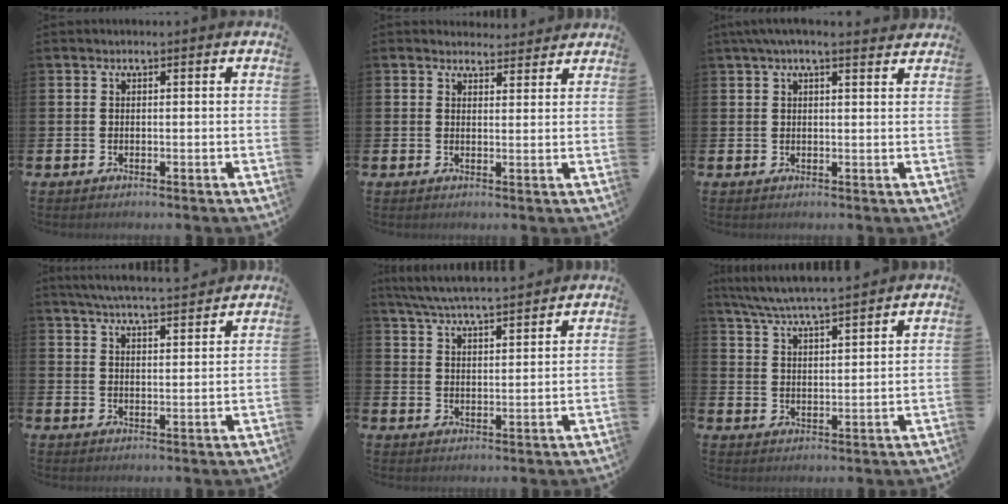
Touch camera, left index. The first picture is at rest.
{"total": 2.9, "force": [2.7, 0.9, -0.1], "torque": [0.007, -0.015, 0.048]}
{"total": 3.1, "force": [2.7, 0.2, 1.5], "torque": [-0.025, -0.006, 0.045]}
{"total": 5.6, "force": [5.5, 0.0, 1.1], "torque": [-0.033, -0.031, 0.096]}
{"total": 6.1, "force": [5.9, 0.1, 1.4], "torque": [-0.049, -0.030, 0.106]}
{"total": 6.2, "force": [6.0, 0.0, 1.6], "torque": [-0.053, -0.031, 0.107]}